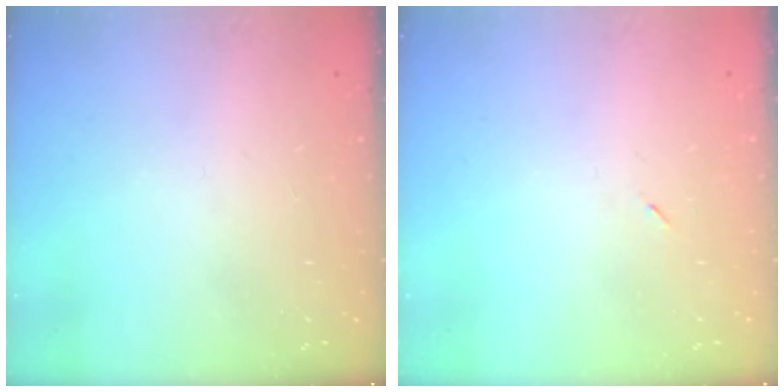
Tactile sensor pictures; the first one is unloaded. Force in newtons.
{"total": 2.6, "press": 2.3, "slide": 1.2}